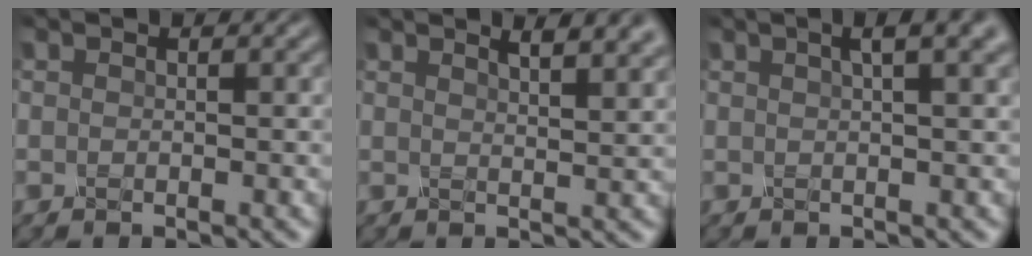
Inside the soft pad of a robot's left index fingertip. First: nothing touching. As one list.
[{"total": 5.9, "force": [4.0, 2.1, 3.7], "torque": [-0.017, 0.030, 0.024]}, {"total": 5.3, "force": [2.8, 1.9, 4.1], "torque": [-0.034, 0.025, 0.008]}]